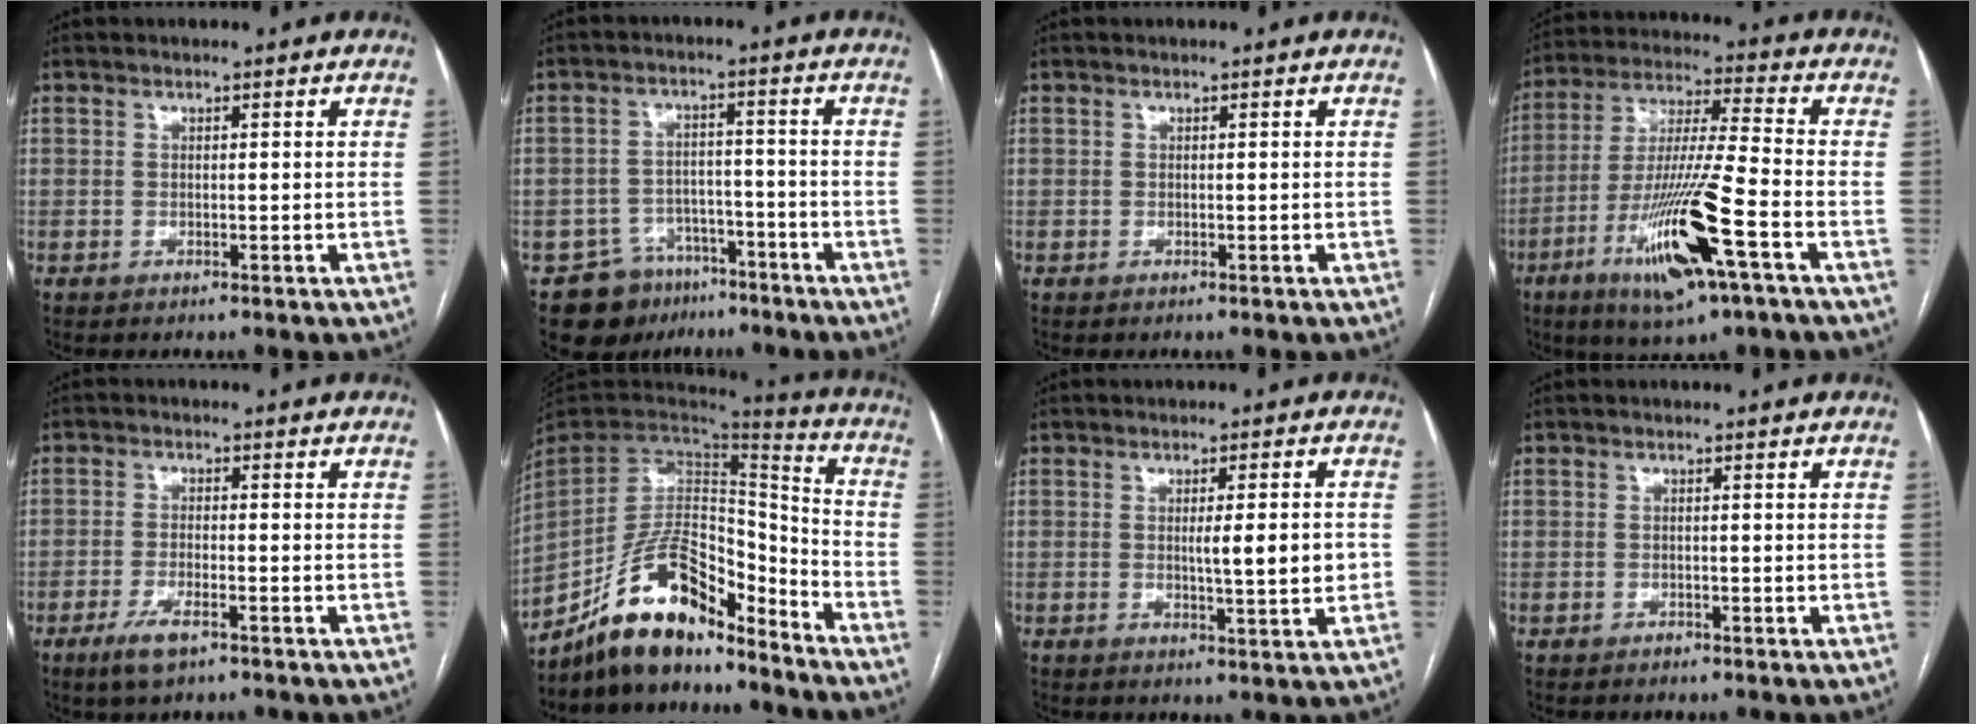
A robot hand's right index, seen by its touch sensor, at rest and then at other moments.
{"total": 9.7, "force": [-6.4, 7.1, 1.8], "torque": [-0.031, 0.026, -0.092]}
{"total": 0.0}
{"total": 16.5, "force": [-7.2, 1.0, 14.8], "torque": [-0.297, -0.023, -0.128]}
{"total": 4.1, "force": [-2.5, 1.0, 3.1], "torque": [-0.068, -0.005, -0.044]}
{"total": 16.2, "force": [-12.8, 5.8, 8.1], "torque": [-0.142, 0.037, -0.228]}
{"total": 5.4, "force": [0.0, 0.6, 5.4], "torque": [-0.079, -0.005, -0.001]}
{"total": 0.5, "force": [-0.2, 0.4, 0.0], "torque": [-0.001, 0.004, -0.005]}